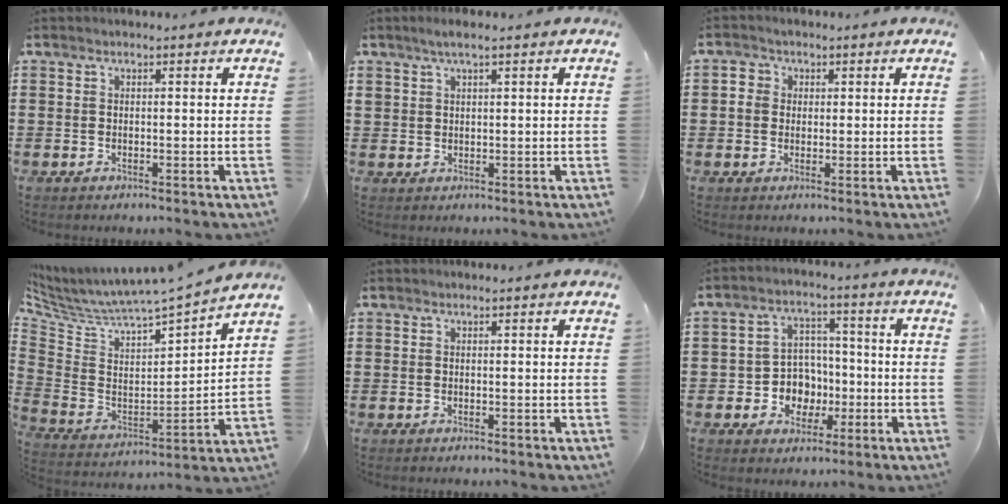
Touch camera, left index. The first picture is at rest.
{"total": 2.2, "force": [1.4, 0.9, 1.5], "torque": [-0.032, 0.005, 0.024]}
{"total": 2.6, "force": [0.4, 2.5, 0.6], "torque": [-0.016, 0.007, 0.001]}
{"total": 3.9, "force": [3.6, 0.8, 1.1], "torque": [-0.047, -0.049, 0.053]}
{"total": 0.0}
{"total": 6.5, "force": [-1.4, 6.0, 2.1], "torque": [-0.049, 0.012, -0.022]}